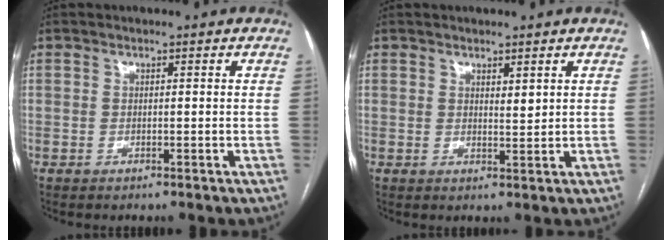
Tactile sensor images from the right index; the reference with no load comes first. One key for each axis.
{"total": 1.5, "fx": 0.9, "fy": 0.4, "fz": 1.1, "tx": -0.020, "ty": -0.008, "tz": 0.019}